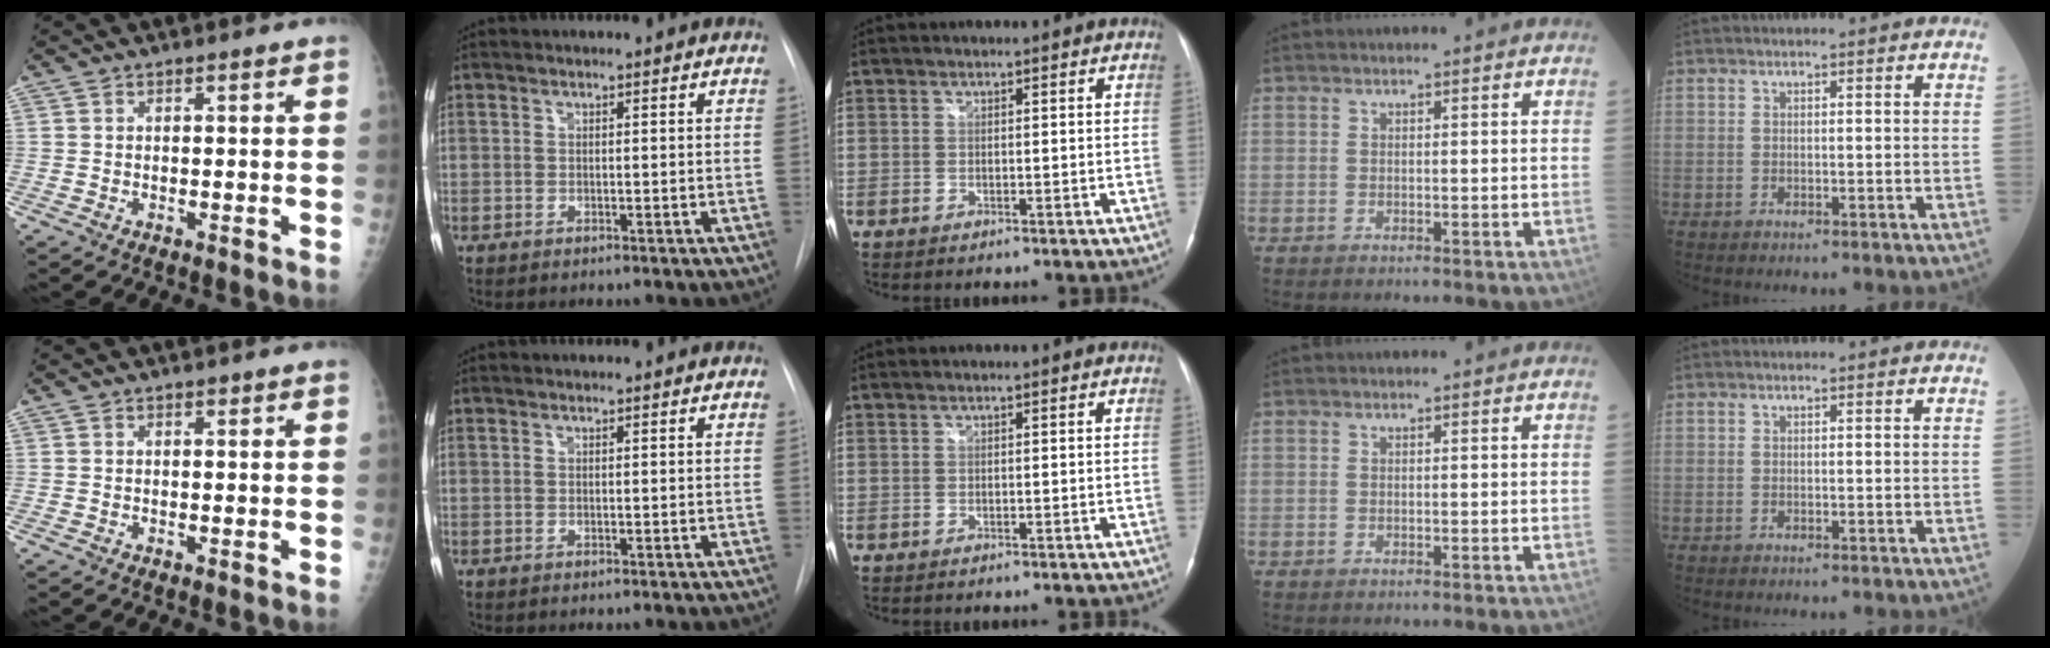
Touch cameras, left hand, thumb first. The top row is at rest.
{"thumb": {"total": 0.6, "force": [0.4, 0.2, 0.4], "torque": [-0.005, 0.000, 0.004]}}